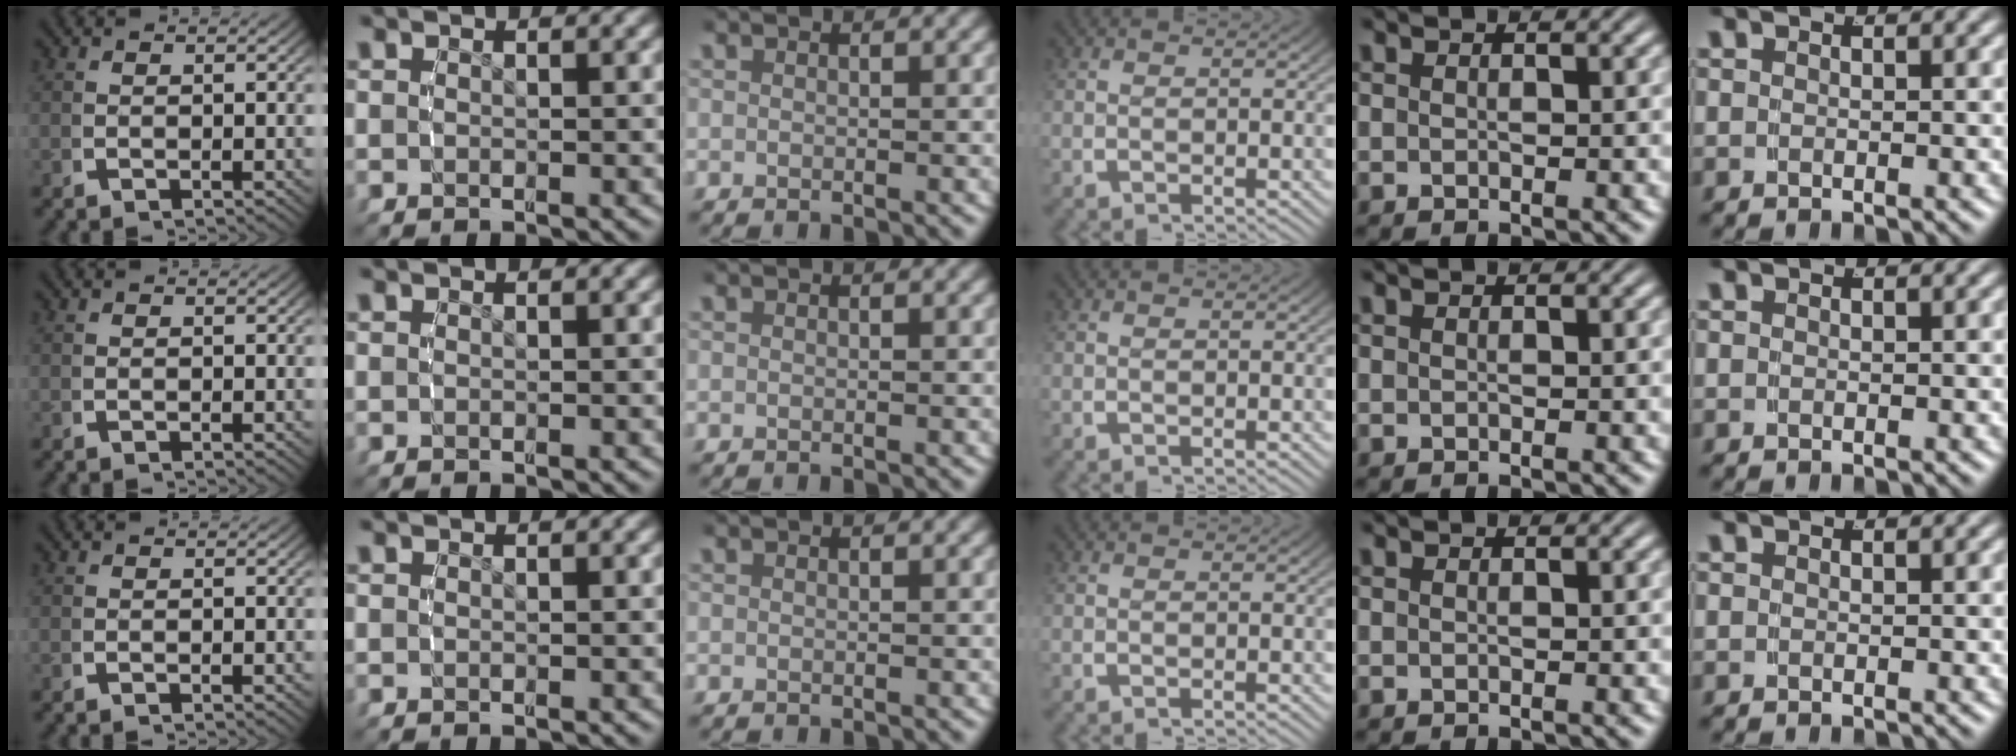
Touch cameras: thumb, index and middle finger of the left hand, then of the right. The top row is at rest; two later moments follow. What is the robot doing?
{"motion": "reach", "object": "coat"}